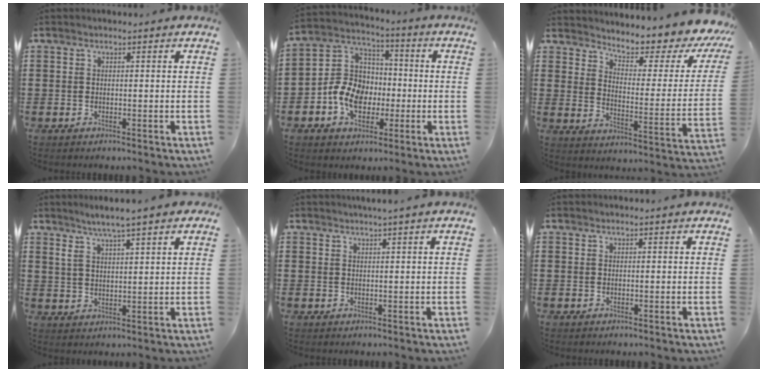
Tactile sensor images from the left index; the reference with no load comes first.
{"total": 9.7, "force": [-2.9, 7.8, 4.9], "torque": [-0.130, 0.024, -0.059]}
{"total": 4.8, "force": [4.5, 0.3, 1.7], "torque": [-0.044, -0.047, 0.066]}
{"total": 5.0, "force": [3.6, 0.7, 3.3], "torque": [-0.074, -0.003, 0.062]}
{"total": 1.3, "force": [0.9, -0.3, 0.8], "torque": [-0.014, -0.002, 0.018]}
{"total": 0.0}